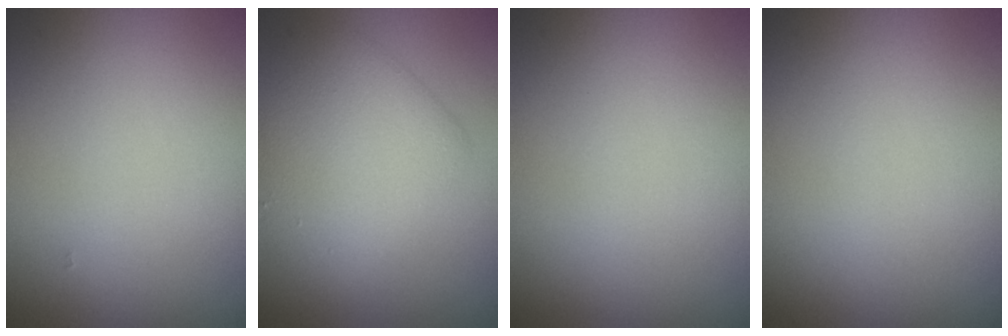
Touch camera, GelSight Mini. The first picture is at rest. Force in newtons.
{"total": 5.6, "press": 5.6, "slide": 0.3}
{"total": 0.0}
{"total": 0.0}